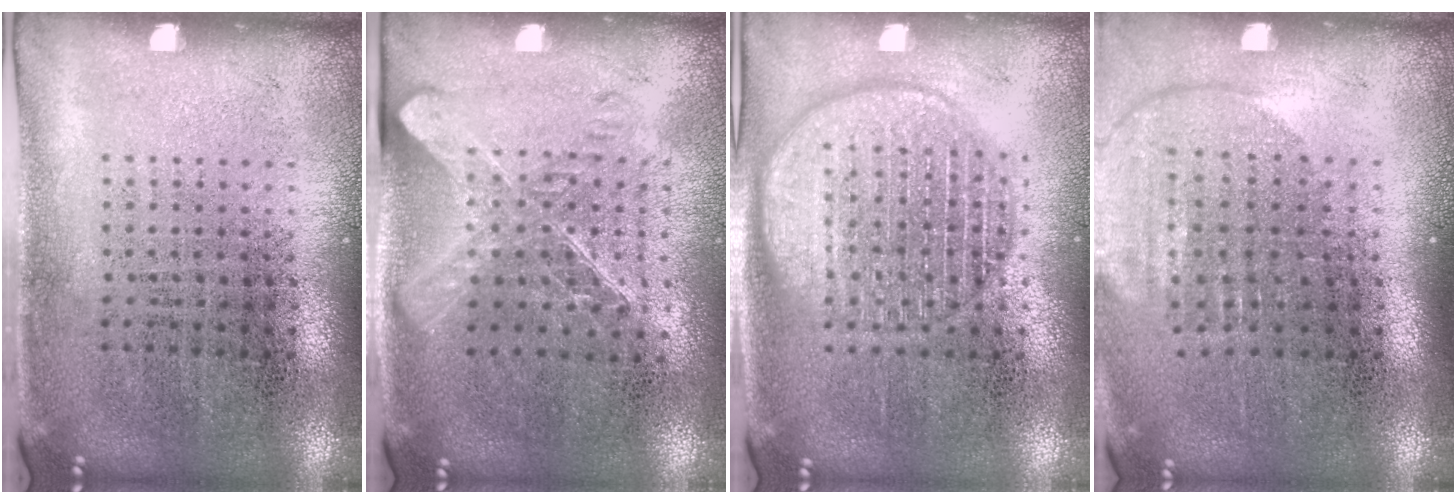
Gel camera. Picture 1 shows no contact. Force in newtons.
{"total": 1.5, "press": 1.3, "slide": 0.7}
{"total": 3.1, "press": 3.1, "slide": 0.3}
{"total": 1.5, "press": 1.3, "slide": 0.6}